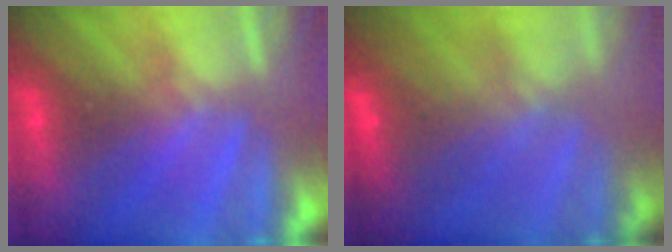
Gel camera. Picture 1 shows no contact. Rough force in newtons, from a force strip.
{"total": 10.0}